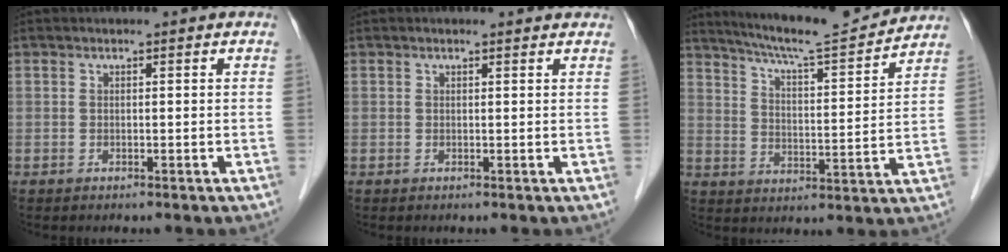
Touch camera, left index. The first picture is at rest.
{"total": 1.6, "force": [1.5, 0.2, 0.5], "torque": [-0.013, 0.005, 0.010]}
{"total": 13.9, "force": [13.1, -0.1, 4.7], "torque": [-0.083, -0.007, 0.196]}